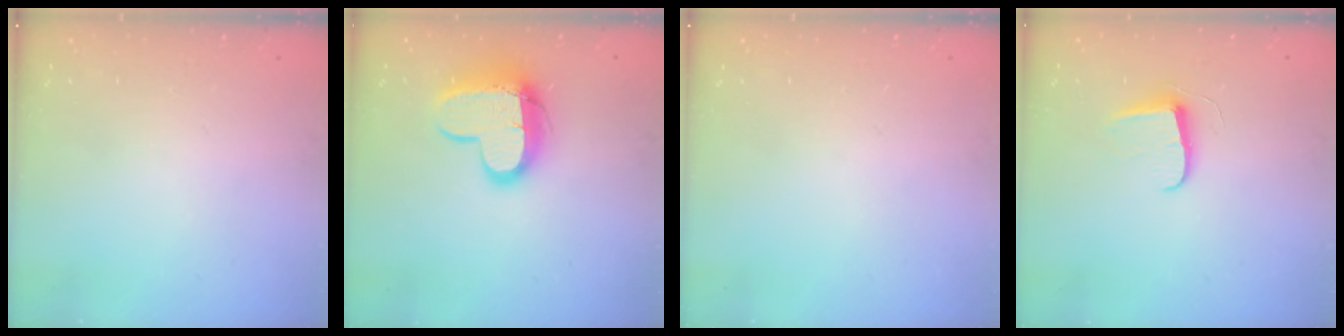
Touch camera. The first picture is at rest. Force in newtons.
{"total": 13.7, "press": 13.6, "slide": 1.3}
{"total": 0.0}
{"total": 7.3, "press": 7.3, "slide": 0.4}